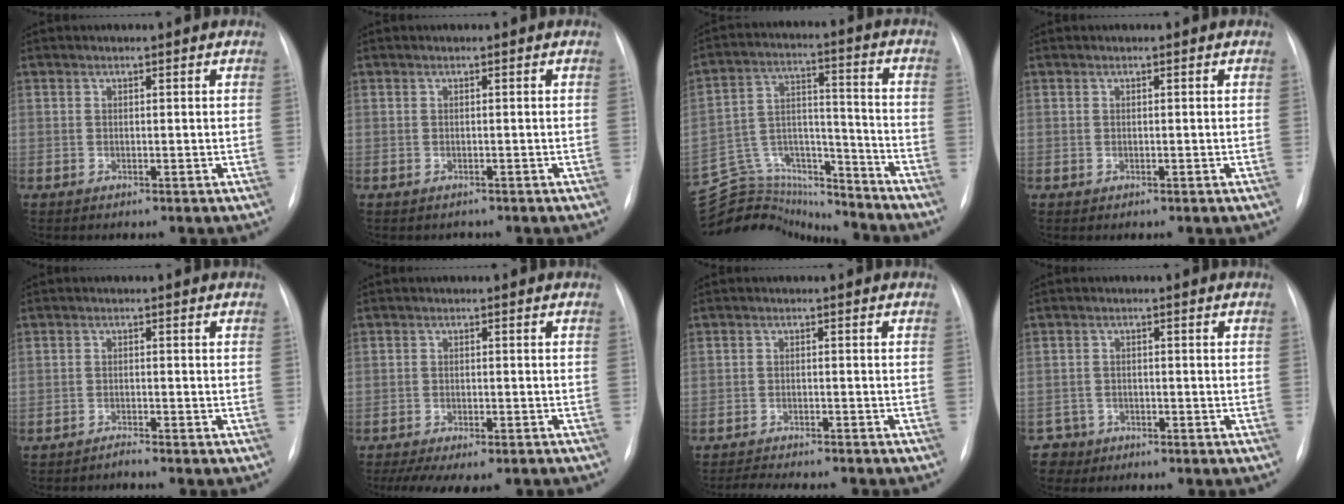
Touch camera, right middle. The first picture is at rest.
{"total": 0.8, "force": [-0.6, 0.5, -0.1], "torque": [-0.004, 0.001, -0.009]}
{"total": 18.7, "force": [-18.2, 3.8, 2.3], "torque": [-0.048, 0.050, -0.288]}
{"total": 0.0}
{"total": 1.2, "force": [-1.1, -0.2, -0.2], "torque": [0.005, -0.005, -0.018]}
{"total": 10.4, "force": [-8.0, 4.2, 5.3], "torque": [-0.085, 0.000, -0.107]}
{"total": 8.0, "force": [-7.4, 1.1, 2.9], "torque": [-0.041, -0.006, -0.104]}
{"total": 3.1, "force": [-2.0, 2.2, -0.9], "torque": [0.015, 0.008, -0.036]}